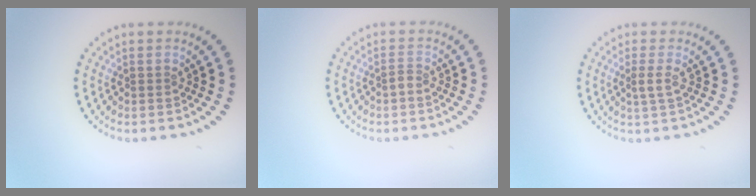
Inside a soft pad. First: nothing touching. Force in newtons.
{"total": 0.9, "press": 0.5, "slide": 0.7}
{"total": 1.2, "press": 0.9, "slide": 0.7}